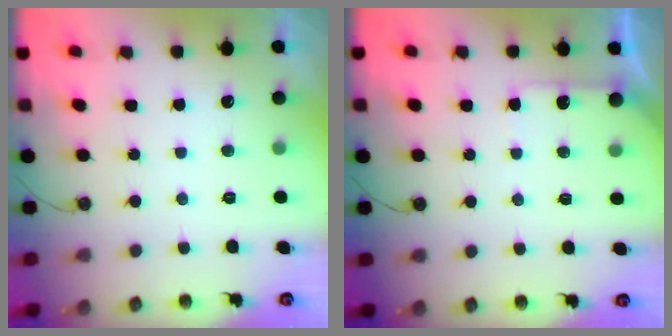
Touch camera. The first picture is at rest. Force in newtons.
{"total": 3.9, "press": 3.8, "slide": 0.5}